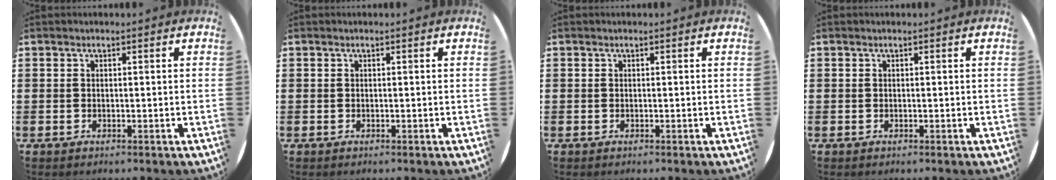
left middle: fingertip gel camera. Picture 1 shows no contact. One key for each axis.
{"total": 0.0}
{"total": 0.0}
{"total": 0.0}